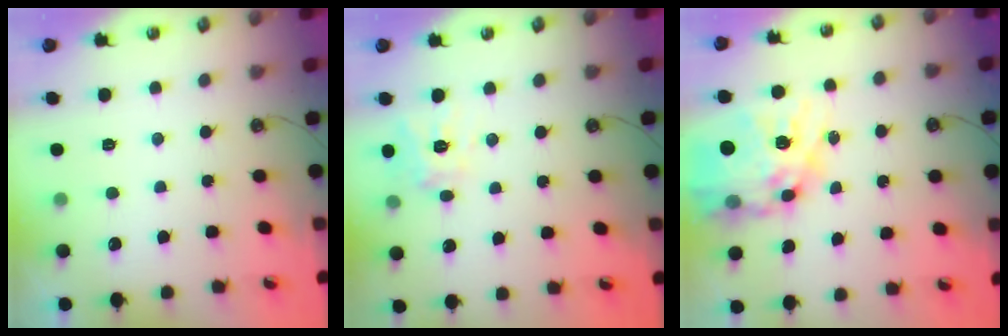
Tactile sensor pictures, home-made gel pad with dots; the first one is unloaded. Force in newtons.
{"total": 10.9, "press": 10.8, "slide": 0.6}
{"total": 23.3, "press": 23.2, "slide": 2.1}